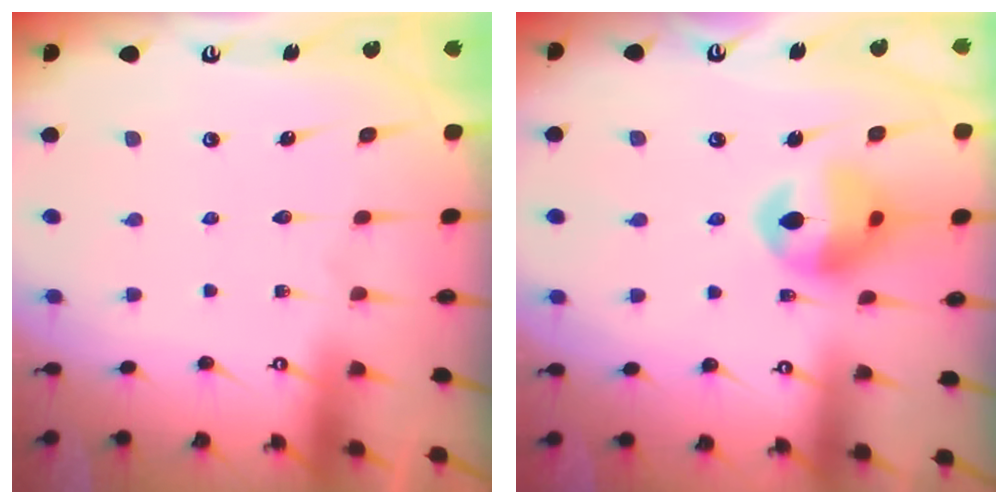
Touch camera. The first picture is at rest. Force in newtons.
{"total": 13.3, "press": 13.2, "slide": 1.6}